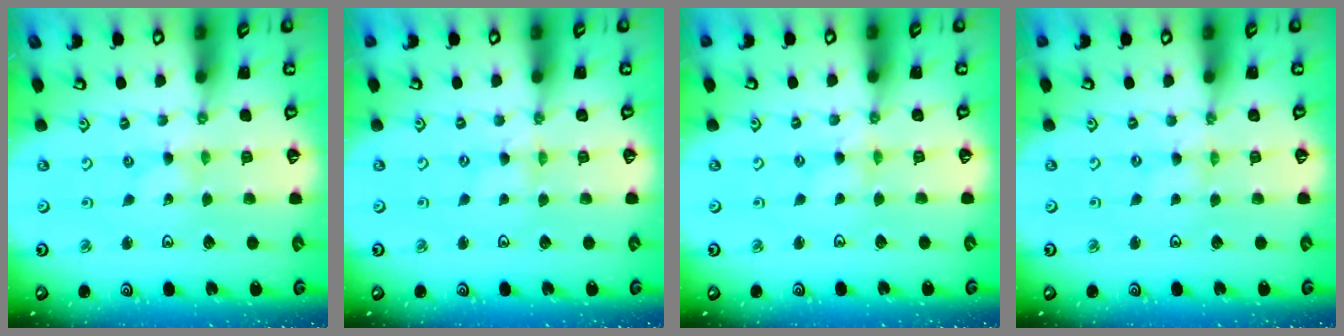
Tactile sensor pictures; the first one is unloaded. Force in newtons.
{"total": 0.0}
{"total": 0.7, "press": 0.7, "slide": 0.2}
{"total": 0.0}